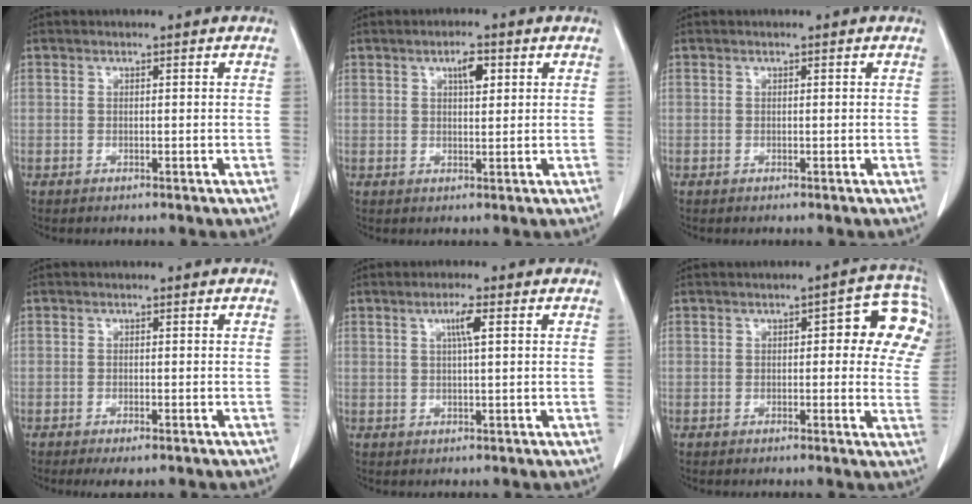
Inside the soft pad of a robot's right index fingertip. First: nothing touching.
{"total": 3.3, "force": [1.4, 1.0, 2.8], "torque": [-0.045, 0.002, 0.024]}
{"total": 0.0}
{"total": 3.4, "force": [-2.6, 0.9, 2.0], "torque": [-0.022, -0.007, -0.032]}
{"total": 3.1, "force": [1.0, 0.0, 2.9], "torque": [-0.052, 0.002, 0.018]}
{"total": 9.7, "force": [3.0, 3.7, 8.4], "torque": [-0.072, 0.027, 0.026]}